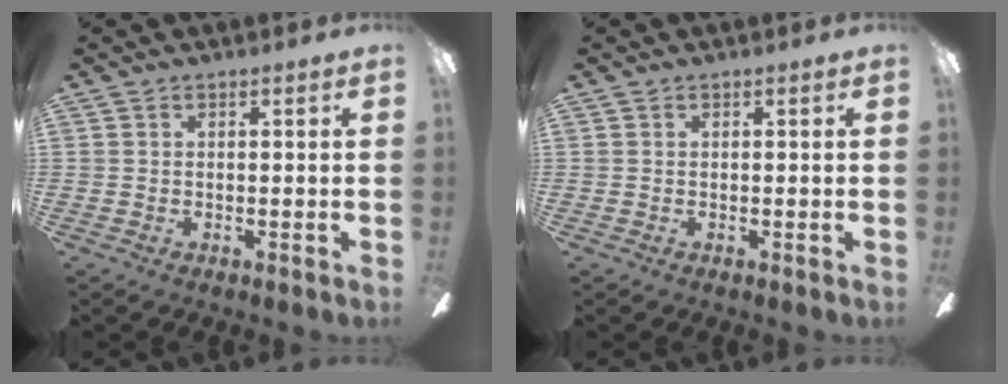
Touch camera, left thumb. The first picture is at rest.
{"total": 0.0}